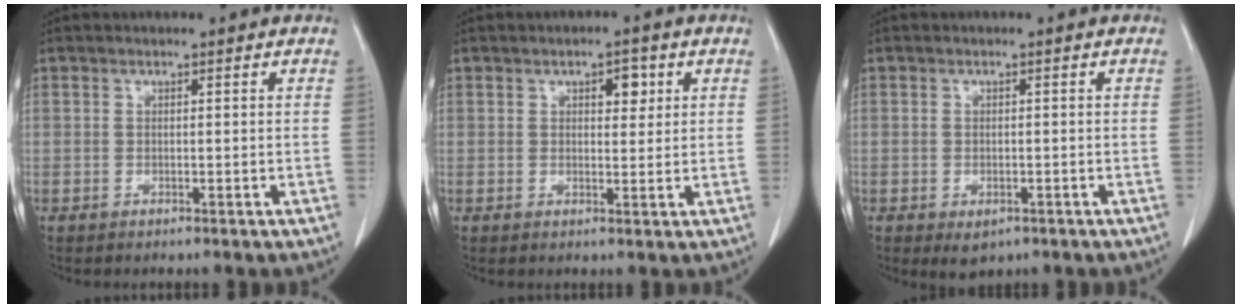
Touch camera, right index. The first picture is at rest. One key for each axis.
{"total": 3.0, "fx": 1.3, "fy": 1.5, "fz": 2.3, "tx": -0.031, "ty": 0.002, "tz": 0.018}
{"total": 2.6, "fx": -1.4, "fy": 1.6, "fz": 1.6, "tx": -0.020, "ty": -0.003, "tz": -0.007}